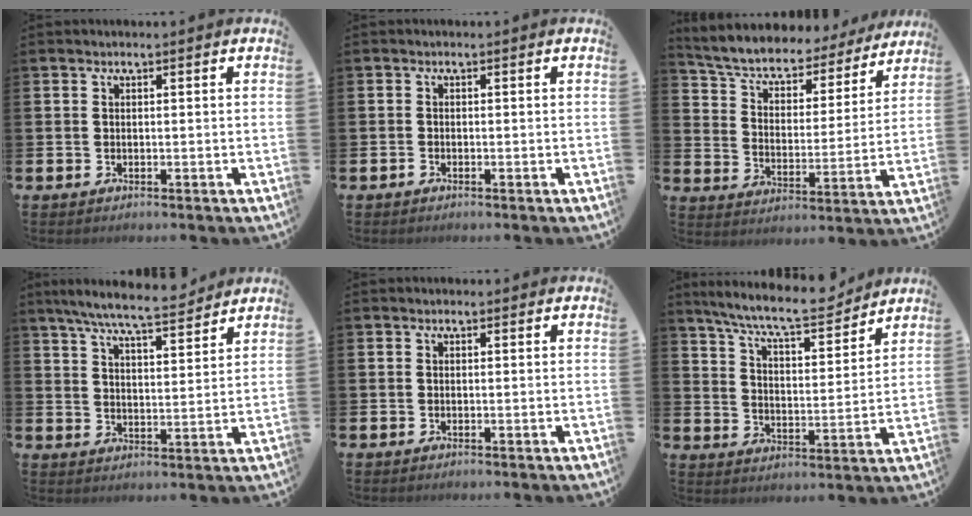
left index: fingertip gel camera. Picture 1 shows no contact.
{"total": 0.5, "force": [-0.5, 0.2, 0.0], "torque": [-0.008, 0.001, -0.009]}
{"total": 5.8, "force": [5.2, 1.9, 1.5], "torque": [-0.064, -0.042, 0.085]}
{"total": 7.9, "force": [7.3, 0.5, 3.0], "torque": [-0.077, -0.038, 0.129]}
{"total": 0.0}
{"total": 9.4, "force": [8.6, 1.3, 3.5], "torque": [-0.098, -0.052, 0.150]}